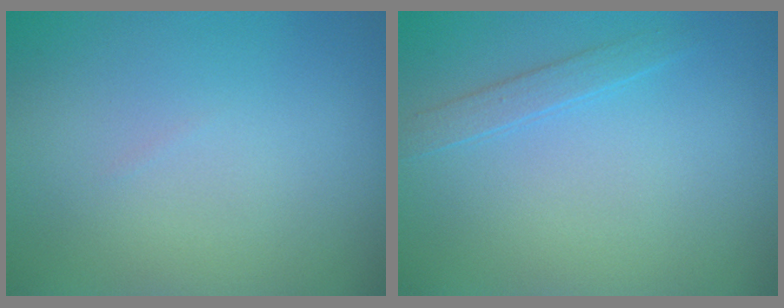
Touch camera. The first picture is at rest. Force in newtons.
{"total": 1.3, "press": 1.3, "slide": 0.1}